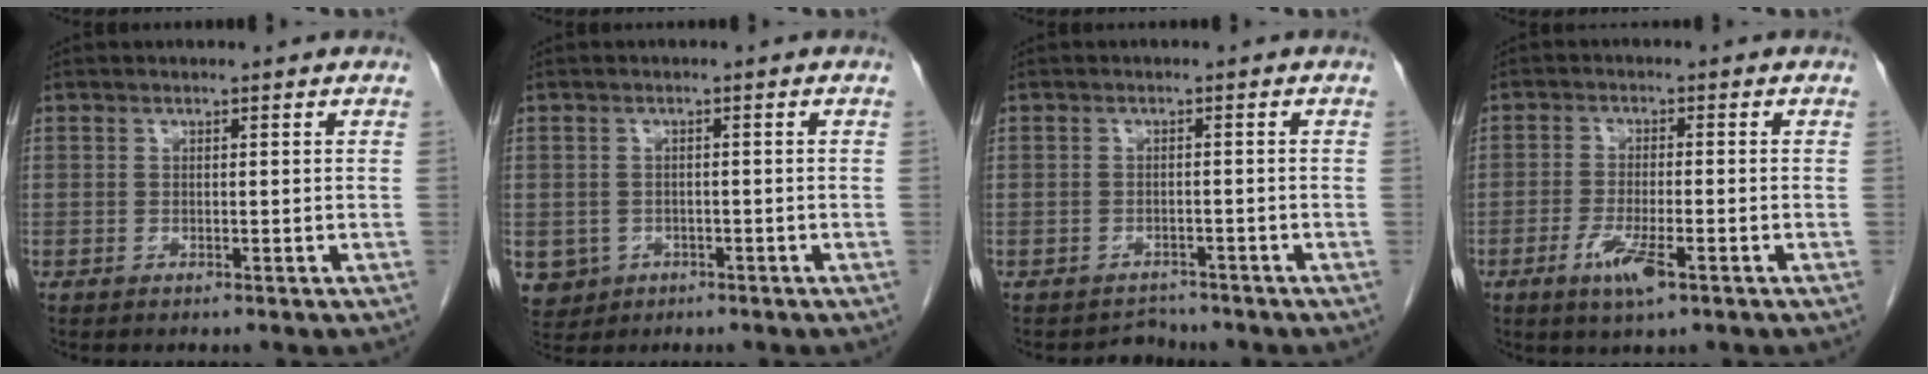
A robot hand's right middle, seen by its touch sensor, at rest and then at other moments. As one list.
[{"total": 5.6, "force": [-2.1, 5.0, 1.1], "torque": [-0.027, 0.002, -0.027]}, {"total": 2.2, "force": [-1.9, 0.8, -0.7], "torque": [0.006, -0.001, -0.029]}, {"total": 5.2, "force": [-2.7, 0.8, 4.4], "torque": [-0.090, -0.008, -0.048]}]